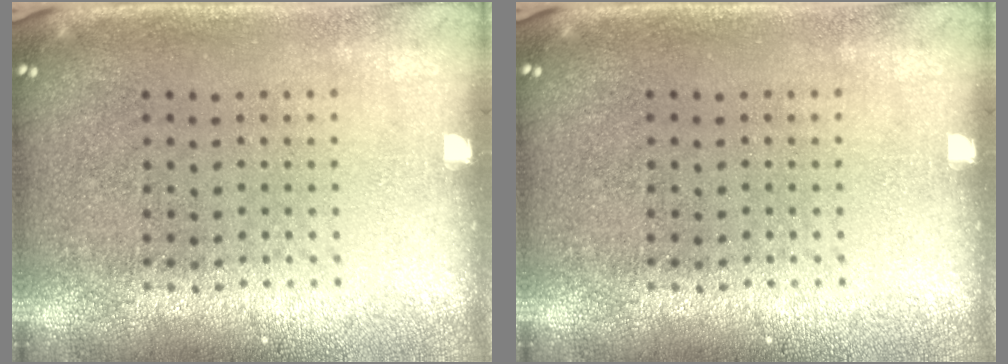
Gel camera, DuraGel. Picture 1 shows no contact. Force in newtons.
{"total": 0.0}